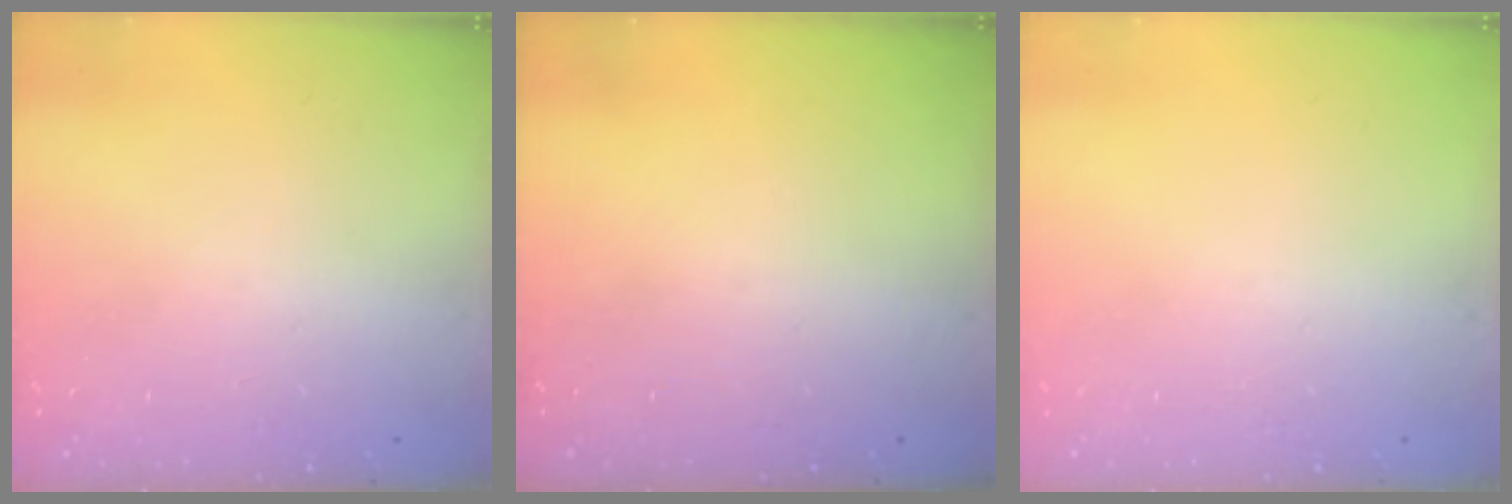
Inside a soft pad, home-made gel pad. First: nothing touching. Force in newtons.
{"total": 0.0}
{"total": 0.0}